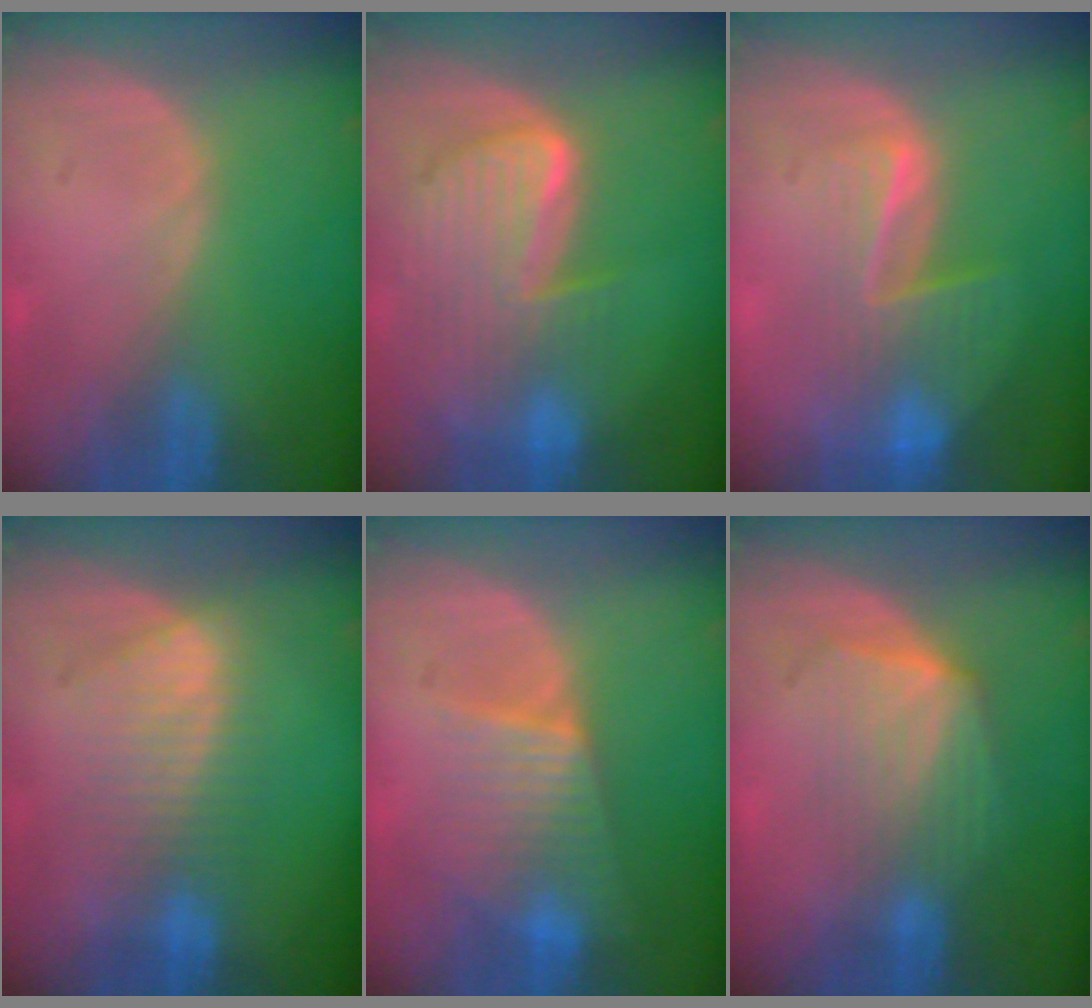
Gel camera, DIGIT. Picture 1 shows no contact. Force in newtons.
{"total": 9.9, "press": 8.5, "slide": 5.1}
{"total": 8.2, "press": 7.1, "slide": 4.3}
{"total": 6.9, "press": 6.9, "slide": 0.6}
{"total": 6.5, "press": 6.4, "slide": 1.1}
{"total": 7.1, "press": 6.5, "slide": 2.9}